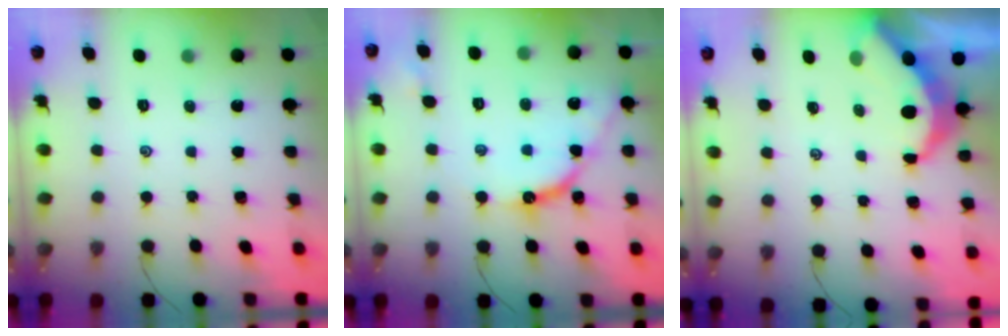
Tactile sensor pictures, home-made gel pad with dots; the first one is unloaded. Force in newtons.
{"total": 10.2, "press": 10.2, "slide": 1.0}
{"total": 5.5, "press": 5.5, "slide": 0.0}